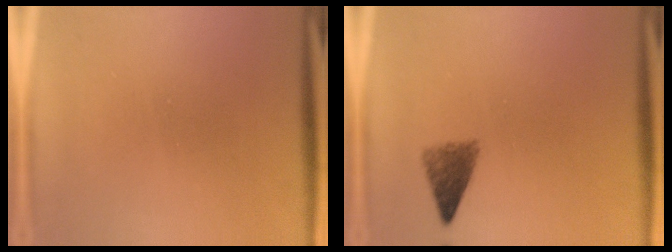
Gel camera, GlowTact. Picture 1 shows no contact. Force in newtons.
{"total": 3.1}